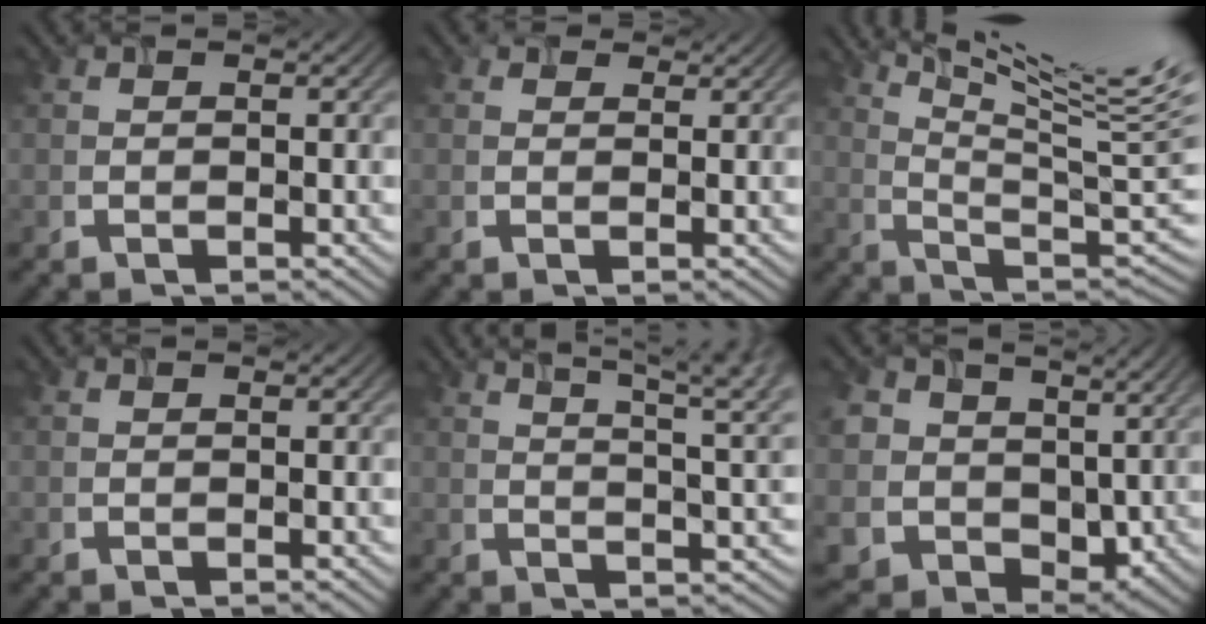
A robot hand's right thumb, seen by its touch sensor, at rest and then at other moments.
{"total": 1.7, "force": [1.2, 1.0, 0.6], "torque": [-0.010, 0.004, 0.016]}
{"total": 14.8, "force": [8.6, 2.4, 11.9], "torque": [-0.190, 0.007, 0.126]}
{"total": 0.0}
{"total": 11.1, "force": [6.7, 3.2, 8.2], "torque": [-0.109, 0.022, 0.077]}
{"total": 9.8, "force": [3.9, 7.8, 4.5], "torque": [-0.131, -0.005, 0.071]}